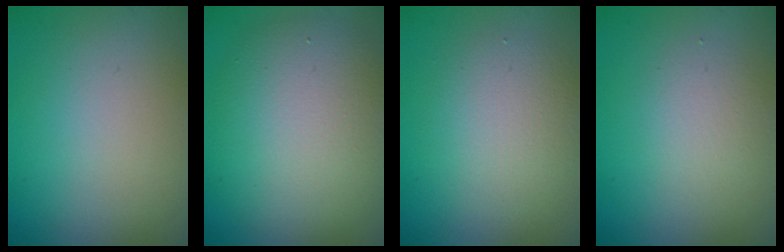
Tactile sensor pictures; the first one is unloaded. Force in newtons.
{"total": 8.5, "press": 8.4, "slide": 0.6}
{"total": 3.8, "press": 3.8, "slide": 0.3}
{"total": 2.0, "press": 2.0, "slide": 0.1}